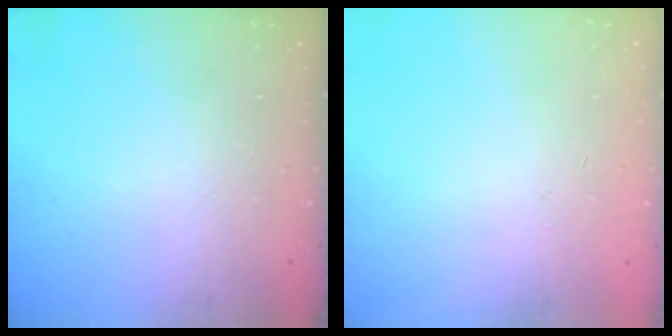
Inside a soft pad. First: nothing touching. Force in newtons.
{"total": 0.6, "press": 0.5, "slide": 0.2}